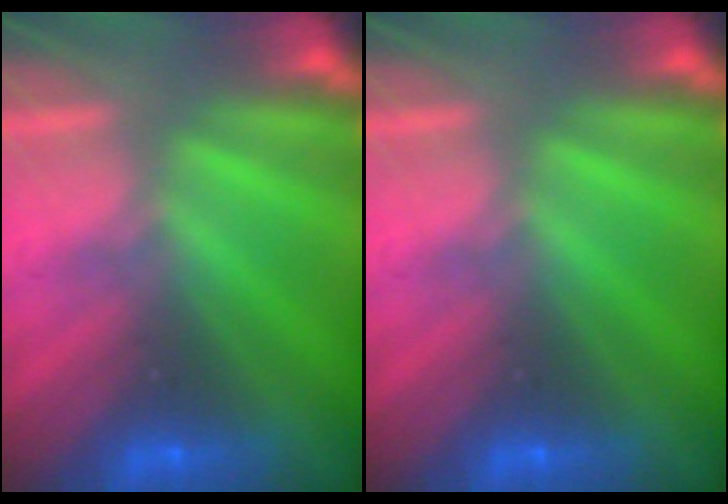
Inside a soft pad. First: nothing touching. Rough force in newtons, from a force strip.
{"total": 0.0}